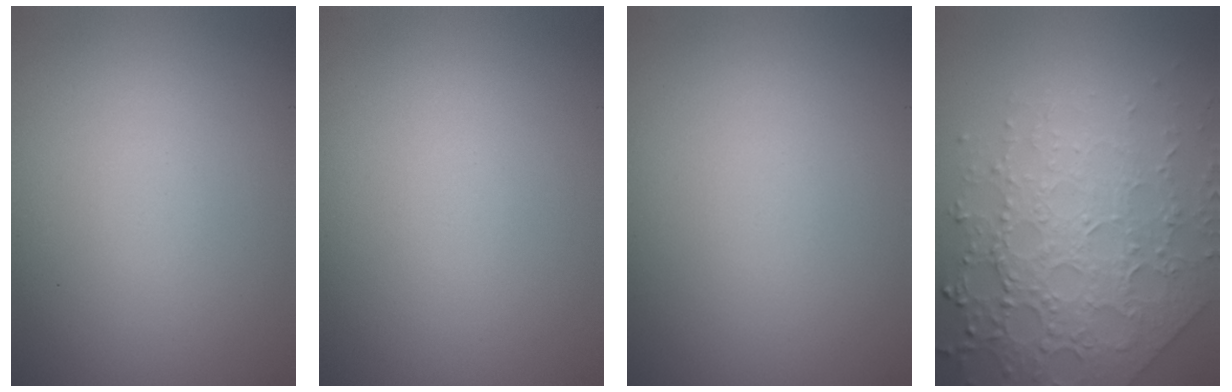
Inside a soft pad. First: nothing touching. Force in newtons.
{"total": 0.0}
{"total": 0.0}
{"total": 7.8, "press": 5.6, "slide": 5.5}